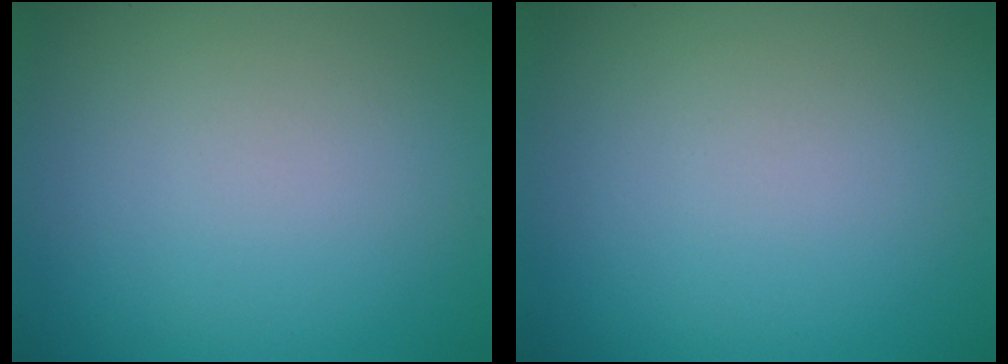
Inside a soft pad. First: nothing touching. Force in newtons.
{"total": 0.0}